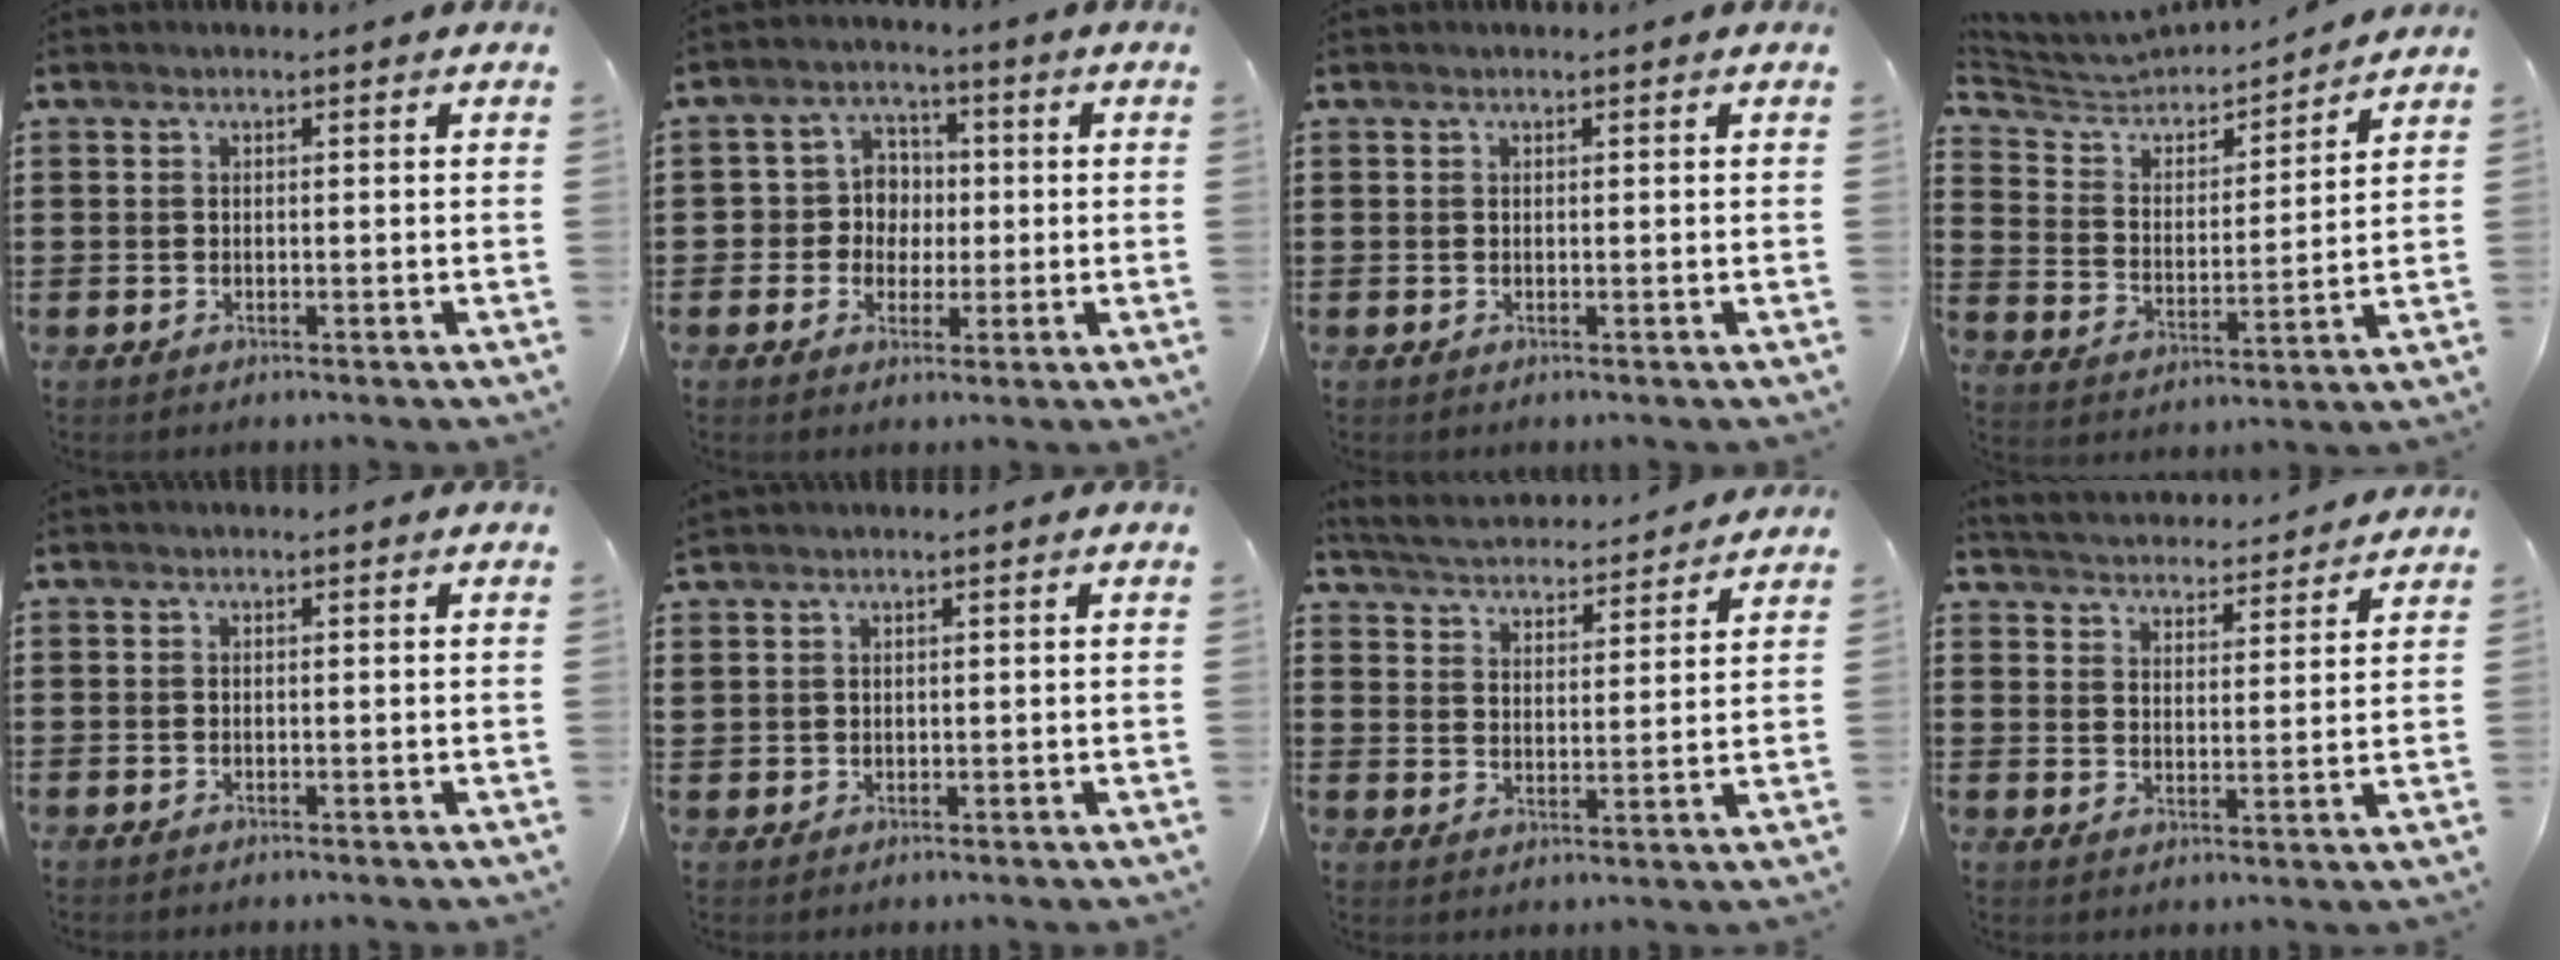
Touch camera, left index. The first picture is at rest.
{"total": 5.5, "force": [-0.1, 5.2, 1.5], "torque": [-0.051, 0.014, -0.005]}
{"total": 0.0}
{"total": 4.5, "force": [4.2, 1.4, 0.5], "torque": [-0.042, -0.037, 0.065]}
{"total": 0.0}
{"total": 1.3, "force": [1.2, 0.5, 0.1], "torque": [-0.003, 0.001, 0.023]}
{"total": 4.1, "force": [4.1, 0.0, 0.2], "torque": [-0.027, -0.032, 0.067]}
{"total": 4.1, "force": [4.1, -0.2, -0.3], "torque": [-0.017, -0.031, 0.069]}